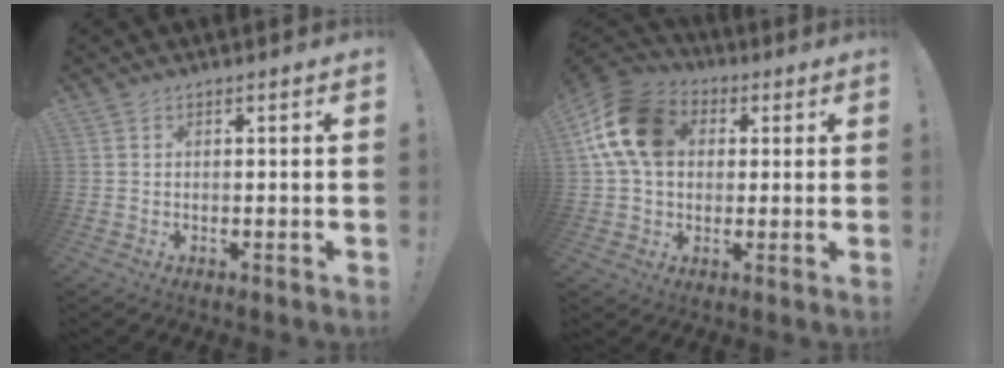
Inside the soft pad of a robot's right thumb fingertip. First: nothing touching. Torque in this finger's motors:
{"motor_torque": [1.00, 1.10, 1.43, 0.08, 0.11]}